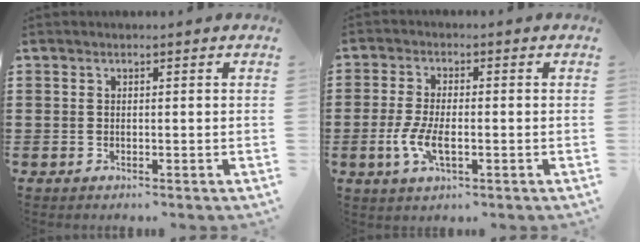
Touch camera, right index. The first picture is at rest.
{"total": 5.1, "force": [-1.6, 1.9, 4.4], "torque": [-0.103, -0.008, -0.036]}